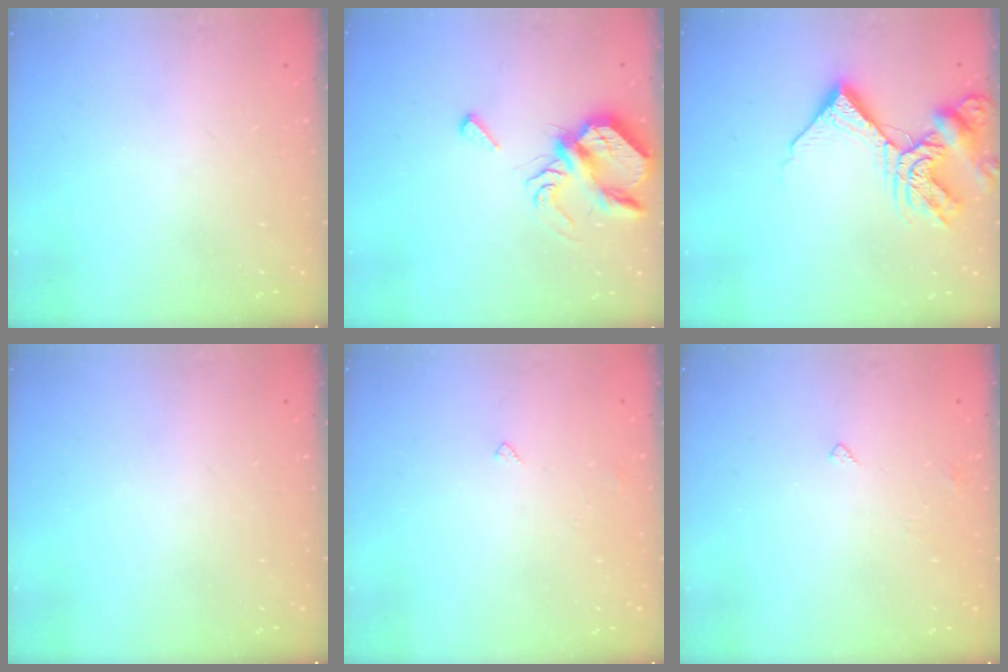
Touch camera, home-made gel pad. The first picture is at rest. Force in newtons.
{"total": 7.2, "press": 7.1, "slide": 0.9}
{"total": 12.9, "press": 12.8, "slide": 1.8}
{"total": 0.0}
{"total": 2.8, "press": 2.7, "slide": 0.4}
{"total": 2.4, "press": 2.4, "slide": 0.4}